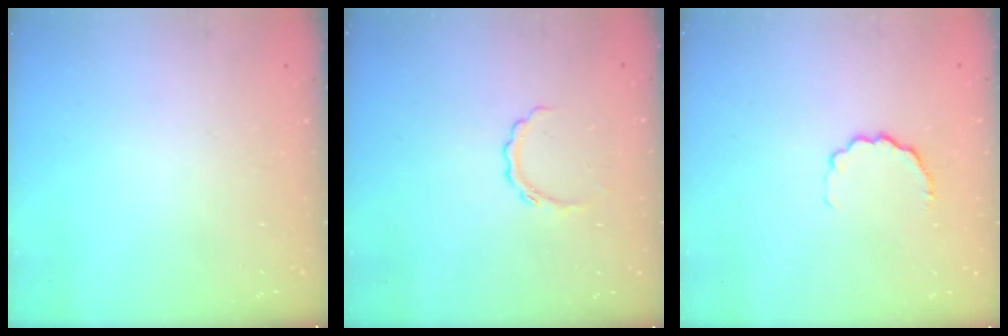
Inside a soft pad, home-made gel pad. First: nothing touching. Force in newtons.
{"total": 5.2, "press": 5.2, "slide": 0.8}
{"total": 4.7, "press": 4.5, "slide": 1.1}